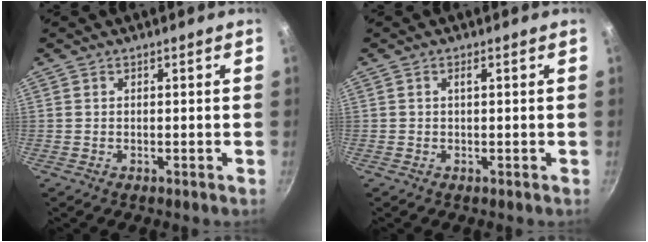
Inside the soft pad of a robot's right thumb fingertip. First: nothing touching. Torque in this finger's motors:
{"motor_torque": [0.65, 0.50, 0.34, 0.18, 0.01]}